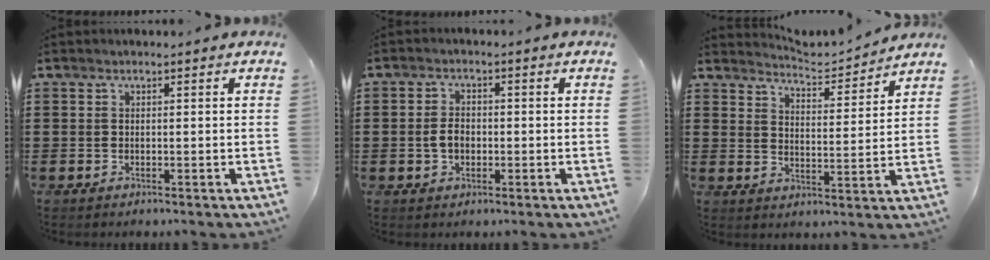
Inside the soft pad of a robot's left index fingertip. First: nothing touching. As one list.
[{"total": 3.3, "force": [-0.4, 2.1, 2.5], "torque": [-0.055, 0.001, -0.011]}, {"total": 4.2, "force": [4.2, 0.0, 0.3], "torque": [-0.021, -0.033, 0.067]}]